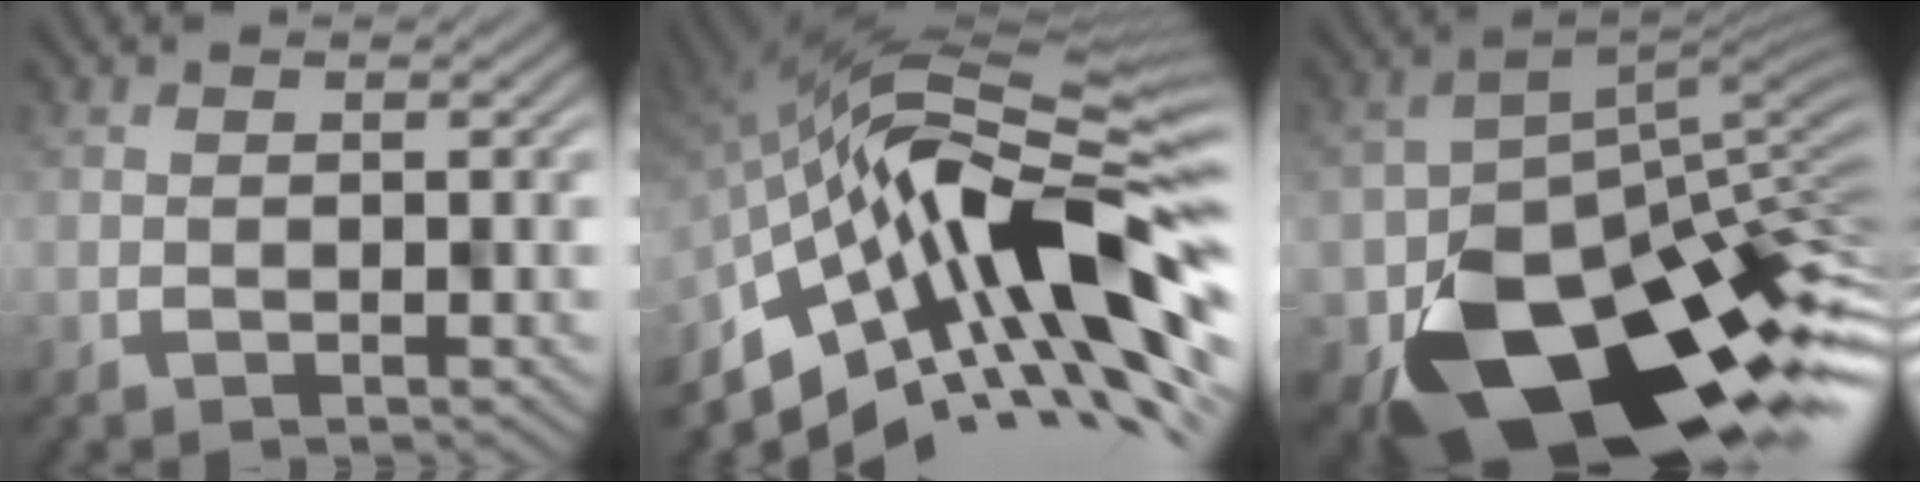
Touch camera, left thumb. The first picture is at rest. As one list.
[{"total": 15.0, "force": [-3.9, 5.7, 13.3], "torque": [-0.242, 0.006, -0.085]}, {"total": 15.9, "force": [-8.0, 9.7, 9.6], "torque": [-0.163, -0.054, -0.113]}]